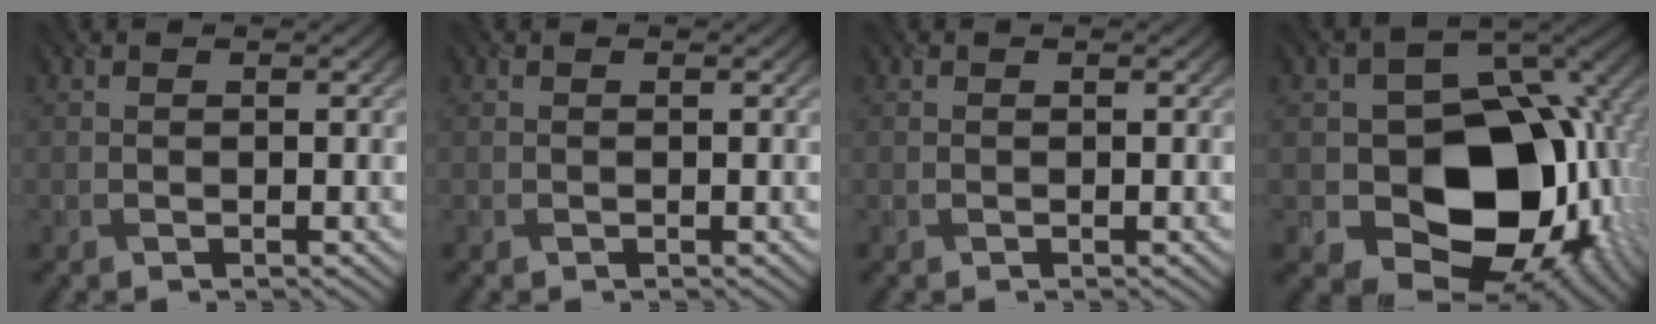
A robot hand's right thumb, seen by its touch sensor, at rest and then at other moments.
{"total": 0.0}
{"total": 0.0}
{"total": 17.4, "force": [-3.3, 13.4, 10.5], "torque": [-0.128, -0.039, -0.032]}